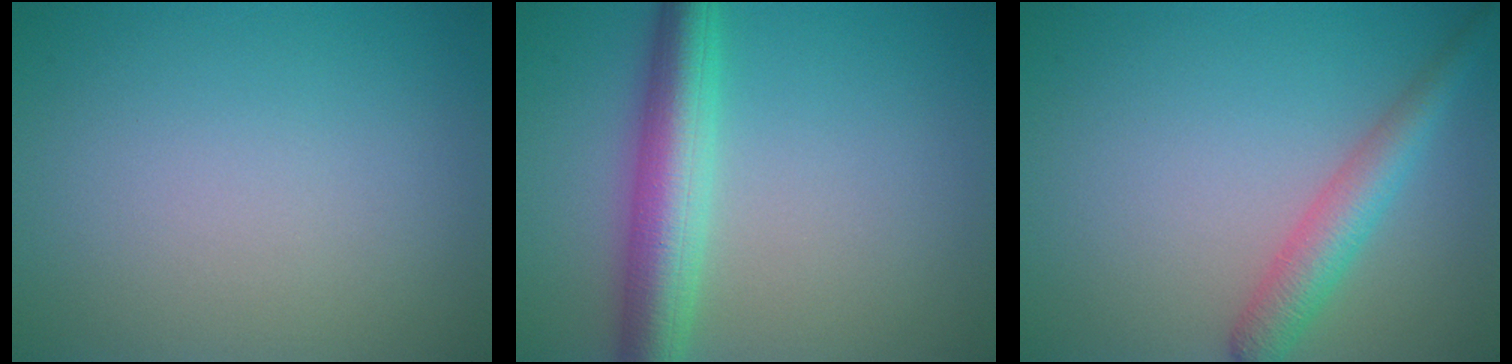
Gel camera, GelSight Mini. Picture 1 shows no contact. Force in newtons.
{"total": 5.8, "press": 5.8, "slide": 0.2}
{"total": 3.5, "press": 3.5, "slide": 0.1}